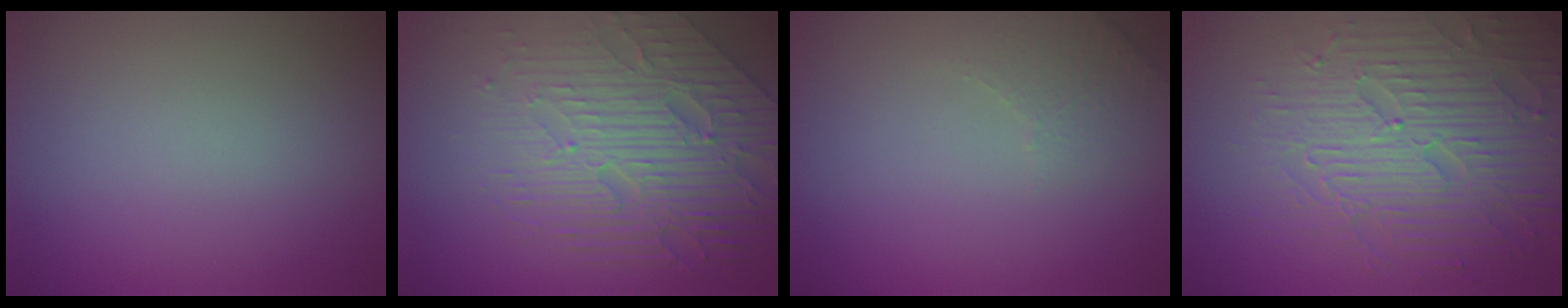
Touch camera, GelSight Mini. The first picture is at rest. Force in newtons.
{"total": 8.4, "press": 5.7, "slide": 6.2}
{"total": 2.1, "press": 2.0, "slide": 0.5}
{"total": 7.3, "press": 5.8, "slide": 4.4}